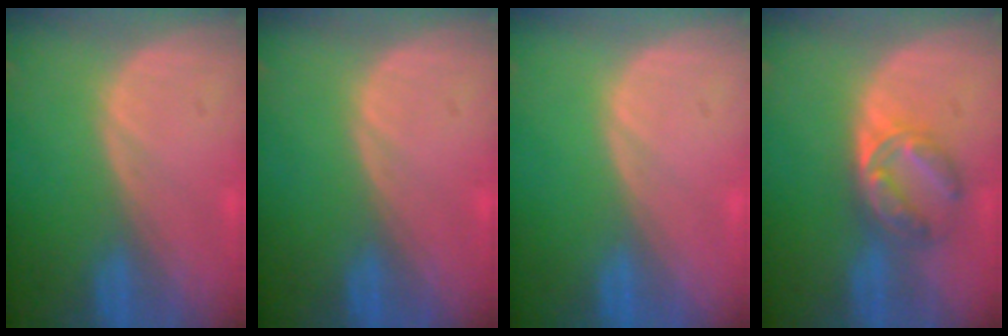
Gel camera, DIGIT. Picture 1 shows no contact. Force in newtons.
{"total": 0.0}
{"total": 0.0}
{"total": 5.9, "press": 5.6, "slide": 1.9}